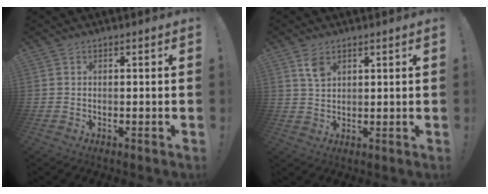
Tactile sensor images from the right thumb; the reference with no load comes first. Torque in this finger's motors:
{"motor_torque": [0.44, 1.10, 0.15, 0.37, -0.02]}